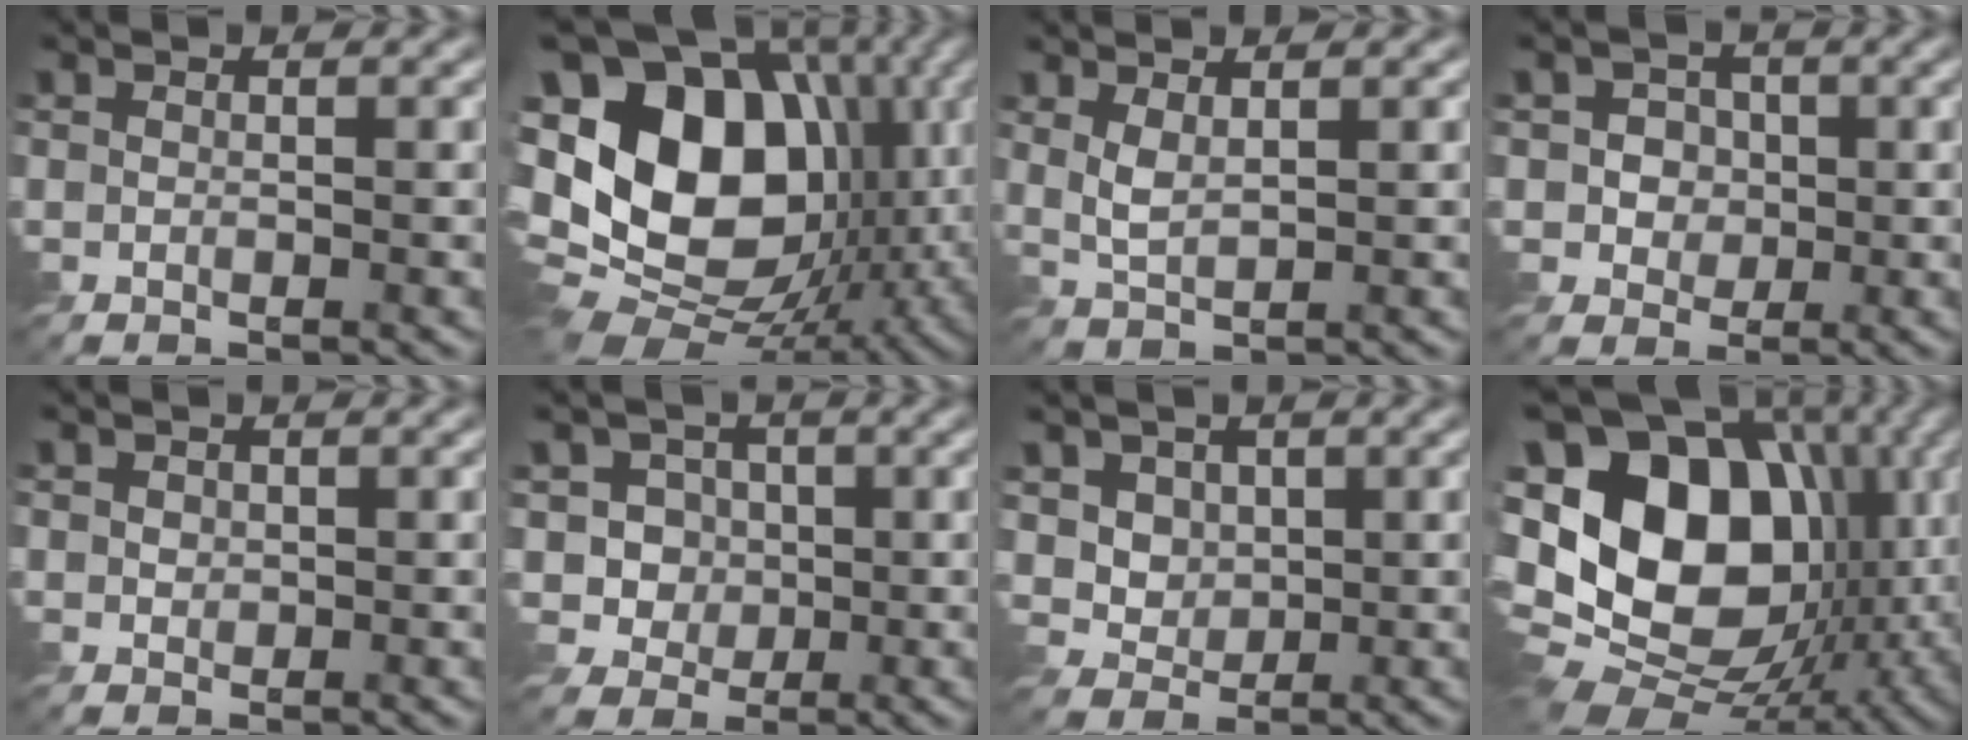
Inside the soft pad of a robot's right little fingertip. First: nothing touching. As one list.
[{"total": 18.8, "force": [1.0, 13.3, 13.3], "torque": [-0.247, 0.011, 0.032]}, {"total": 1.7, "force": [0.8, 0.5, 1.5], "torque": [-0.043, -0.003, 0.018]}, {"total": 3.8, "force": [0.8, 3.5, 1.4], "torque": [-0.020, 0.007, 0.011]}, {"total": 0.7, "force": [0.3, 0.7, 0.2], "torque": [-0.007, -0.002, 0.006]}, {"total": 4.1, "force": [0.8, 3.7, 1.5], "torque": [-0.033, 0.001, 0.012]}, {"total": 3.9, "force": [1.5, 3.1, 1.7], "torque": [-0.056, -0.006, 0.039]}, {"total": 19.4, "force": [0.8, 13.8, 13.6], "torque": [-0.253, 0.009, 0.033]}]